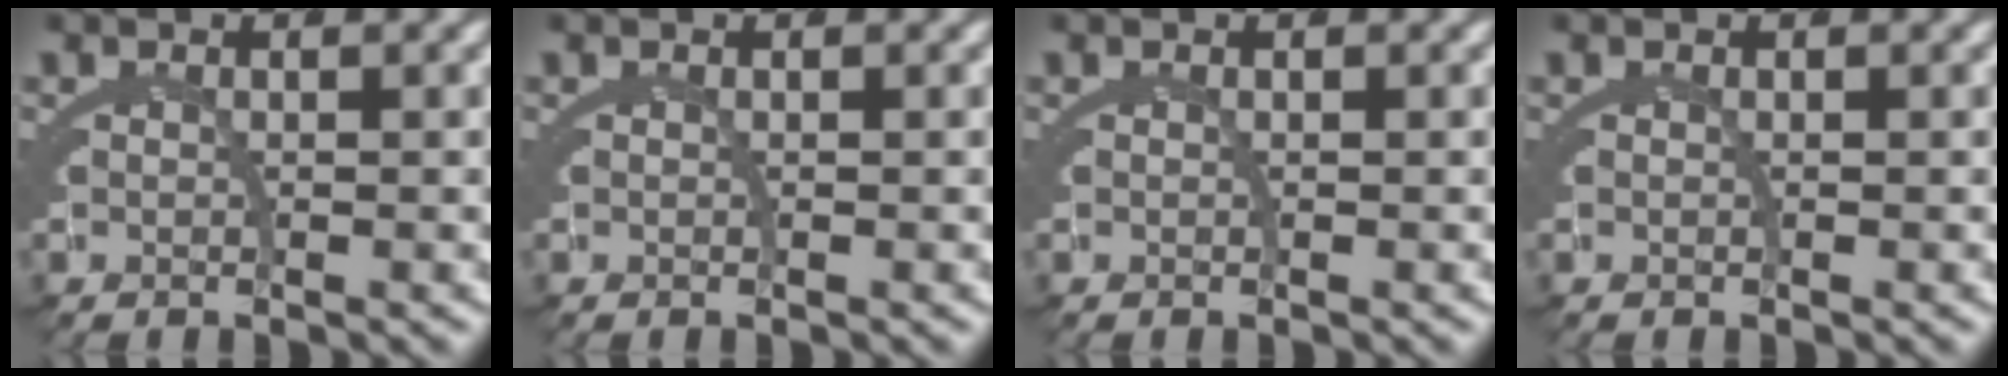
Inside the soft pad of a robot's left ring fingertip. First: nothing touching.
{"total": 0.0}
{"total": 0.0}
{"total": 0.0}